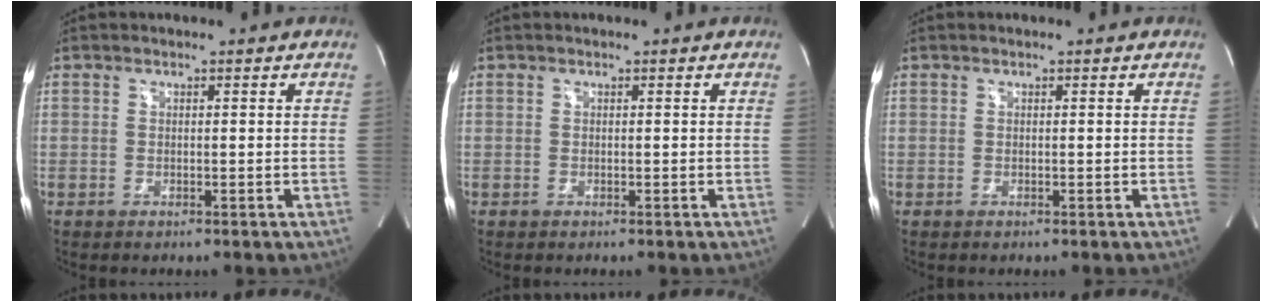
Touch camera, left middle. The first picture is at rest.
{"total": 0.0}
{"total": 0.0}